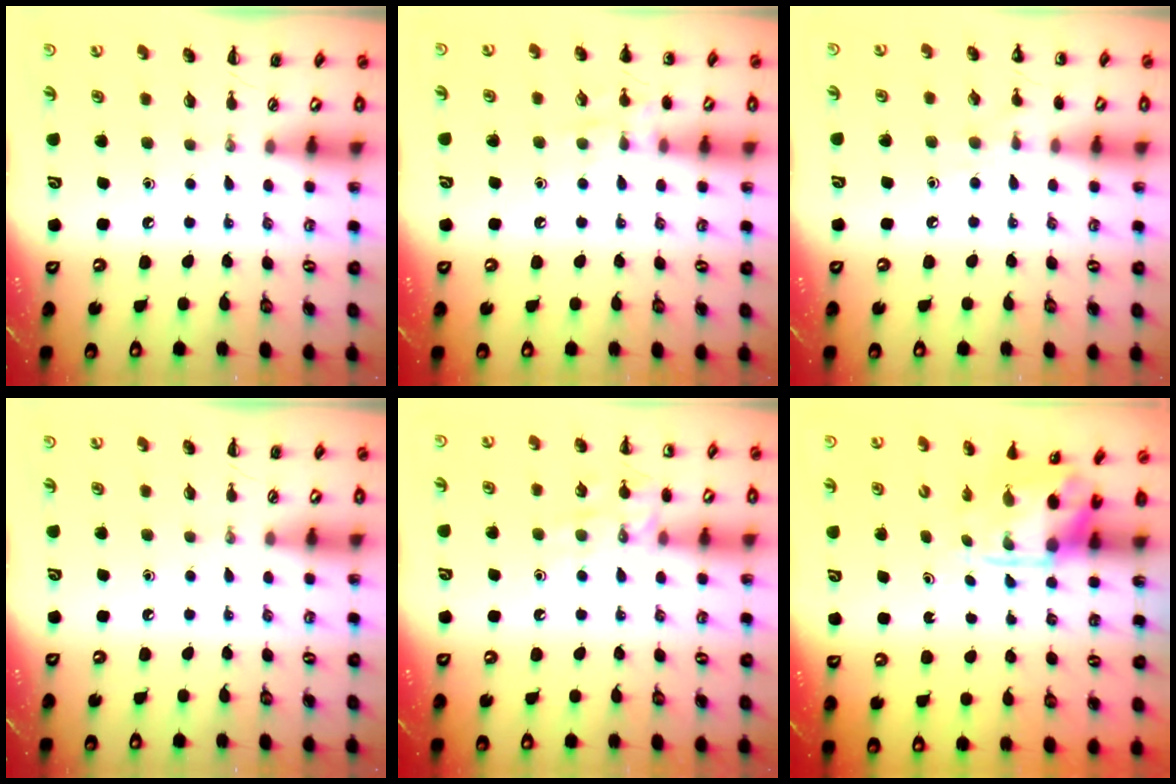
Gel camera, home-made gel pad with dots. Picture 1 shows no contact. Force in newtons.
{"total": 8.2, "press": 8.1, "slide": 1.6}
{"total": 6.0, "press": 5.7, "slide": 1.9}
{"total": 0.0}
{"total": 9.9, "press": 9.9, "slide": 1.0}
{"total": 3.8, "press": 3.7, "slide": 0.8}